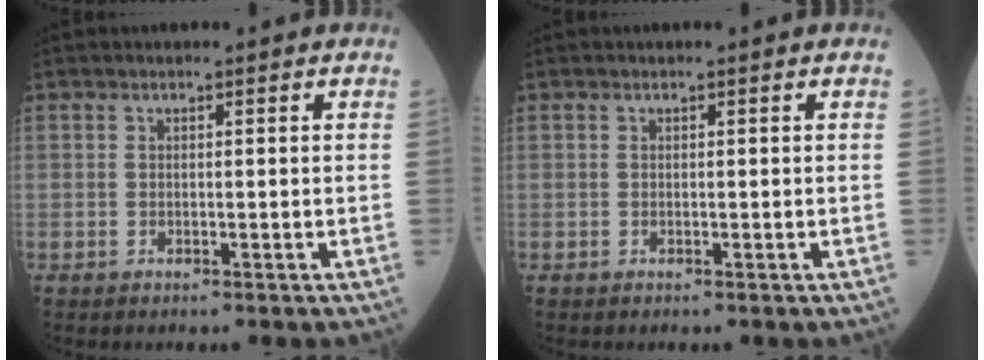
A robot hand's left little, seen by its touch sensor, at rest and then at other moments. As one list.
[{"total": 0.0}]